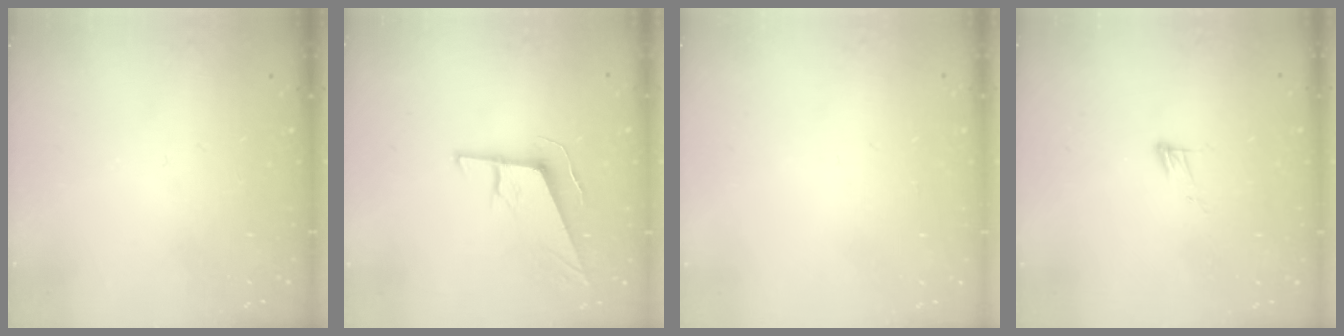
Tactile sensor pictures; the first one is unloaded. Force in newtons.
{"total": 11.2, "press": 11.0, "slide": 2.4}
{"total": 0.9, "press": 0.9, "slide": 0.0}
{"total": 4.0, "press": 4.0, "slide": 0.3}